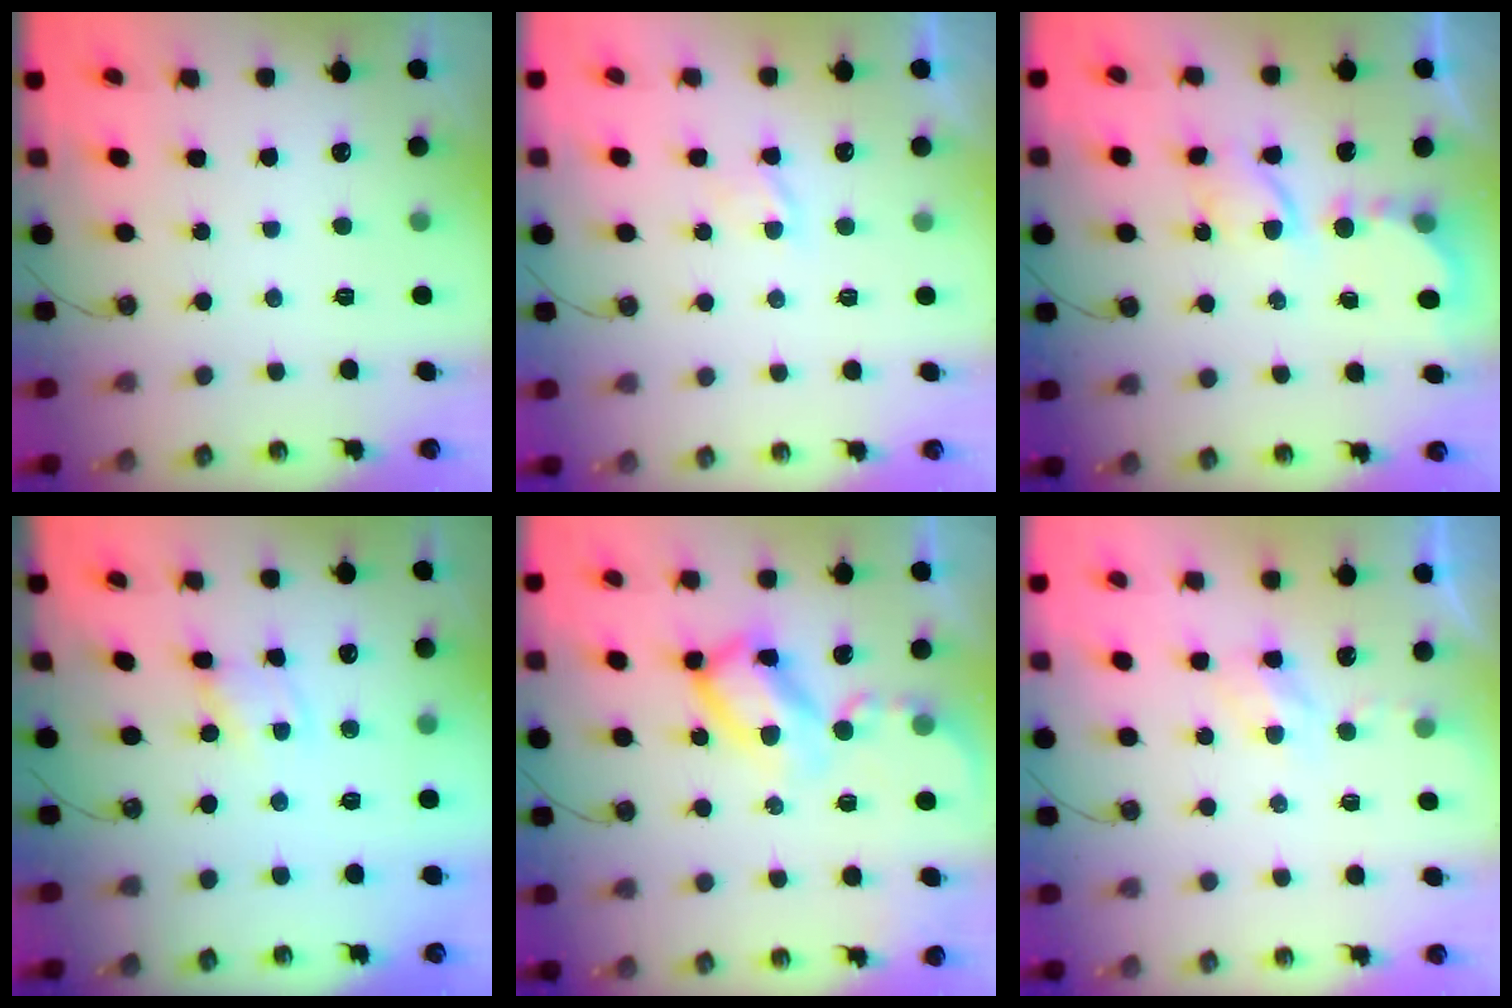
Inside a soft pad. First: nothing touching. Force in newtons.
{"total": 2.8, "press": 2.8, "slide": 0.4}
{"total": 6.0, "press": 6.0, "slide": 0.5}
{"total": 1.1, "press": 1.1, "slide": 0.2}
{"total": 14.5, "press": 14.5, "slide": 1.3}
{"total": 3.8, "press": 3.7, "slide": 0.6}